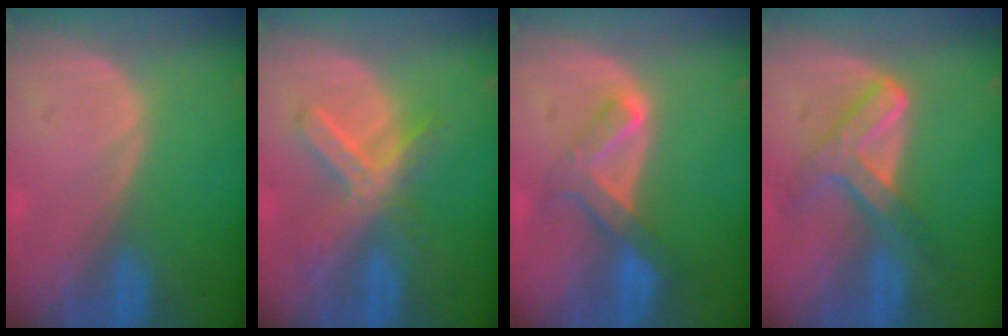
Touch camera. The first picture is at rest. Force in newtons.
{"total": 7.4, "press": 6.4, "slide": 3.9}
{"total": 6.9, "press": 5.8, "slide": 3.7}
{"total": 7.3, "press": 6.1, "slide": 3.9}